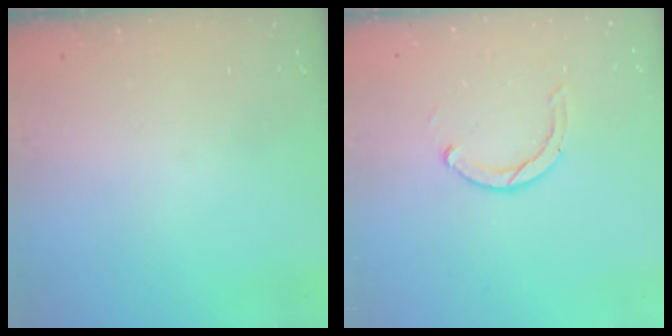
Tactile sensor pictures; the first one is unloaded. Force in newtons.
{"total": 3.0, "press": 2.9, "slide": 0.5}